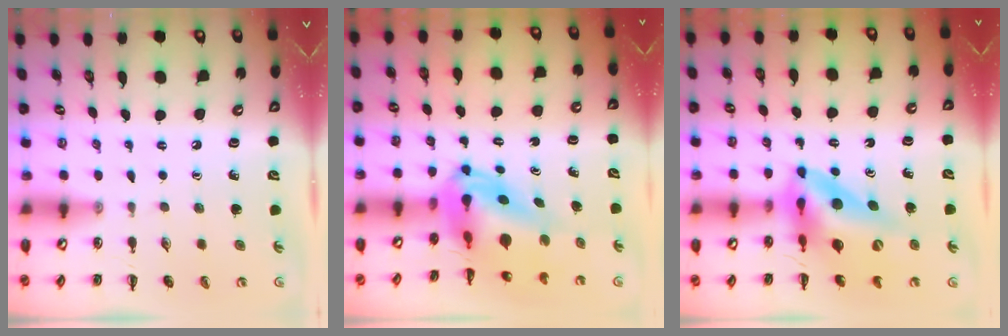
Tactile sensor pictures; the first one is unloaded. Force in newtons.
{"total": 8.3, "press": 7.9, "slide": 2.5}
{"total": 13.1, "press": 12.4, "slide": 4.1}